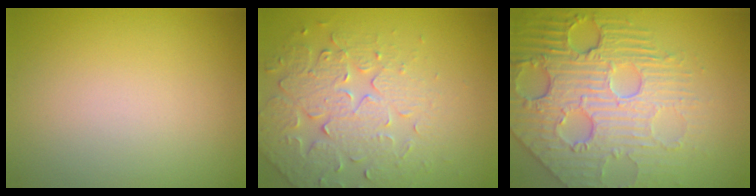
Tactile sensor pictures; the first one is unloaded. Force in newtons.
{"total": 4.1, "press": 3.9, "slide": 1.3}
{"total": 8.6, "press": 5.9, "slide": 6.3}